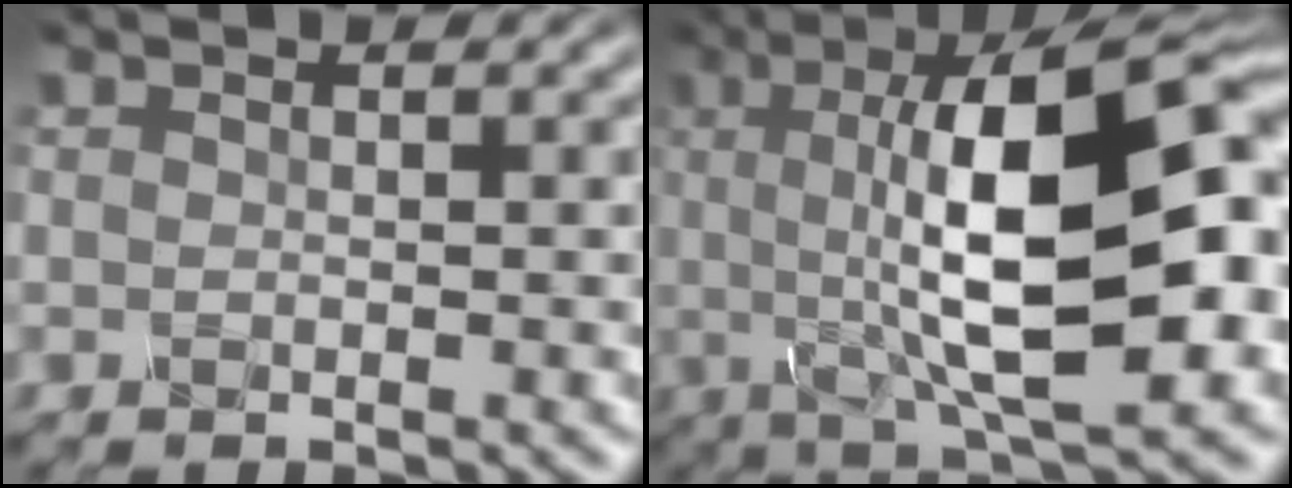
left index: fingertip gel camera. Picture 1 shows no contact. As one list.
[{"total": 15.6, "force": [0.8, 5.0, 14.7], "torque": [-0.213, 0.015, 0.001]}]